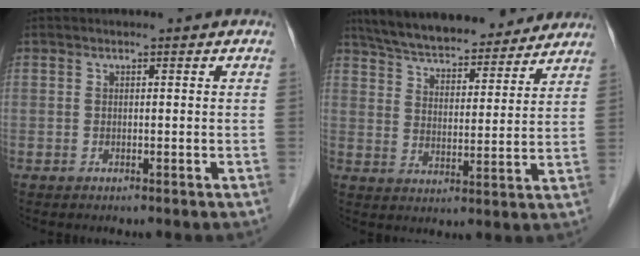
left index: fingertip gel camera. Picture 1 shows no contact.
{"total": 20.4, "force": [18.3, 4.9, 7.7], "torque": [-0.122, 0.022, 0.262]}